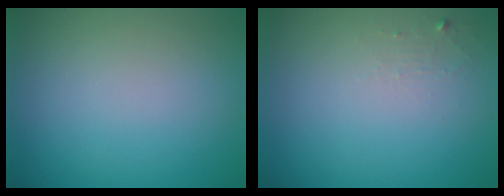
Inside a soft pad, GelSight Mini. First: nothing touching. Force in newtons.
{"total": 1.0, "press": 1.0, "slide": 0.1}